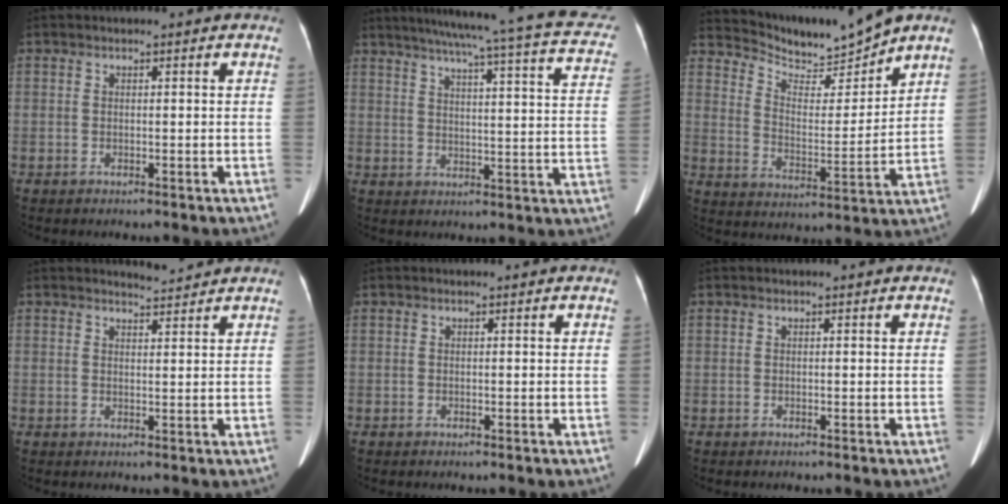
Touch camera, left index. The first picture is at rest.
{"total": 24.4, "force": [20.0, 2.5, 13.7], "torque": [-0.197, -0.010, 0.230]}
{"total": 9.3, "force": [9.2, -0.1, 1.2], "torque": [-0.040, -0.011, 0.172]}
{"total": 1.8, "force": [1.8, -0.3, -0.3], "torque": [-0.002, -0.004, 0.036]}
{"total": 0.0}
{"total": 0.0}